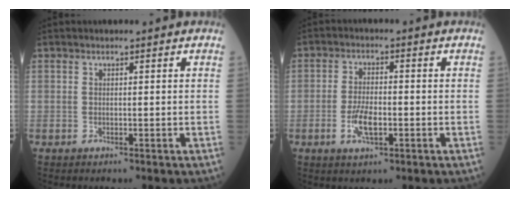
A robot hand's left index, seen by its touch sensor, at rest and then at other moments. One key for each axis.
{"total": 4.8, "fx": -1.6, "fy": 1.7, "fz": 4.2, "tx": -0.089, "ty": -0.001, "tz": -0.030}